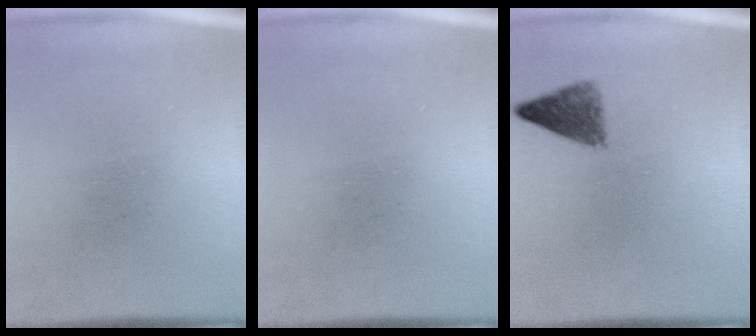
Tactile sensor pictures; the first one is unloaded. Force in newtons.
{"total": 0.0}
{"total": 3.4}